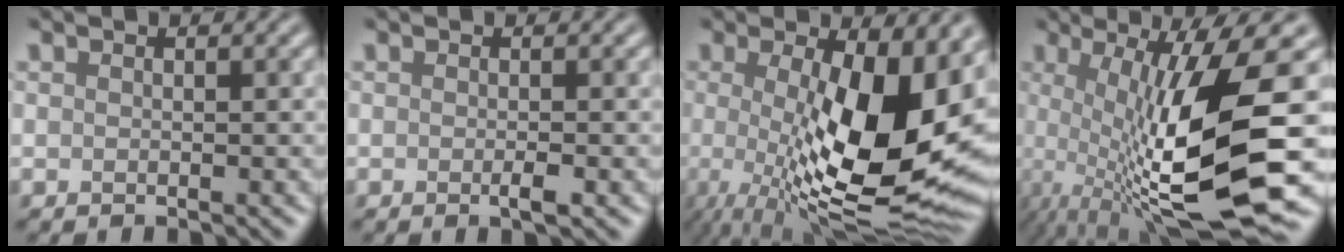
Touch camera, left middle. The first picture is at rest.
{"total": 1.2, "force": [-0.4, 0.2, 1.1], "torque": [-0.016, -0.008, -0.009]}
{"total": 14.3, "force": [-0.5, 5.2, 13.3], "torque": [-0.177, -0.017, -0.010]}
{"total": 13.6, "force": [-1.4, 3.2, 13.2], "torque": [-0.210, -0.016, -0.017]}